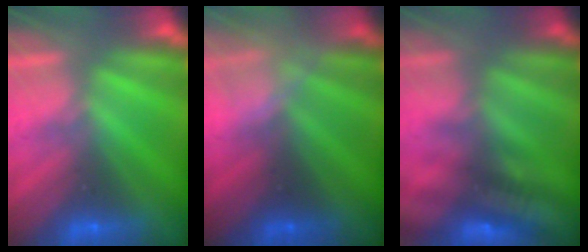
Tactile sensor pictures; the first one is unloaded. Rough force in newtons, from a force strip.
{"total": 2.4}
{"total": 2.4}